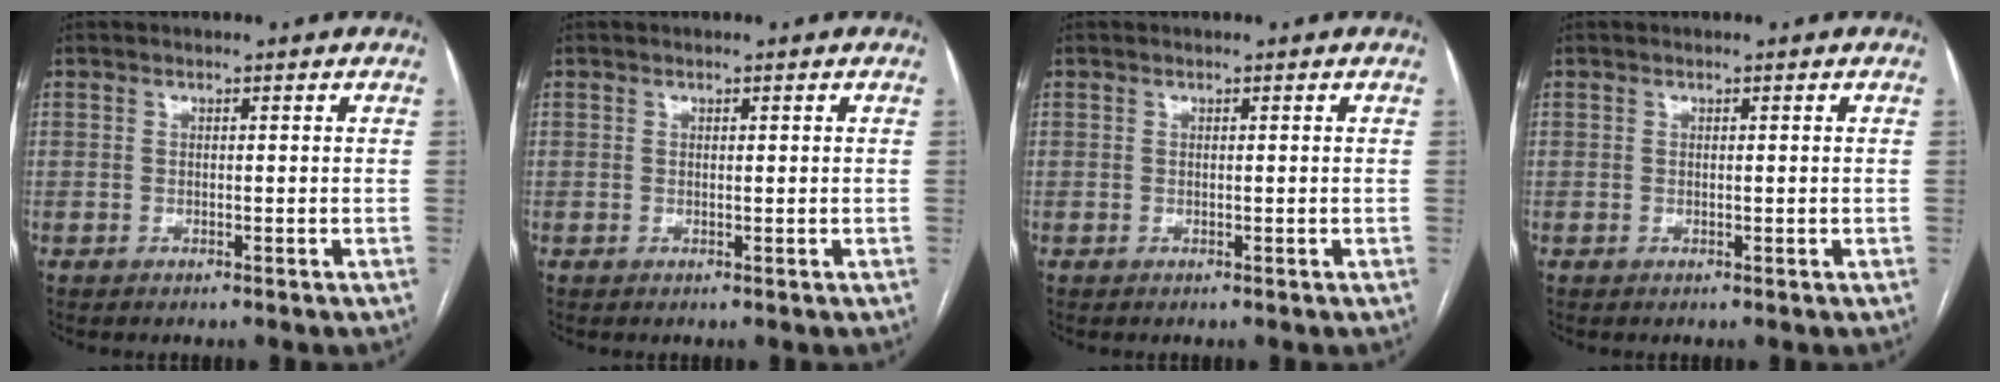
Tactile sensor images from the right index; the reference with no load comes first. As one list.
[{"total": 0.0}, {"total": 0.0}, {"total": 0.0}]